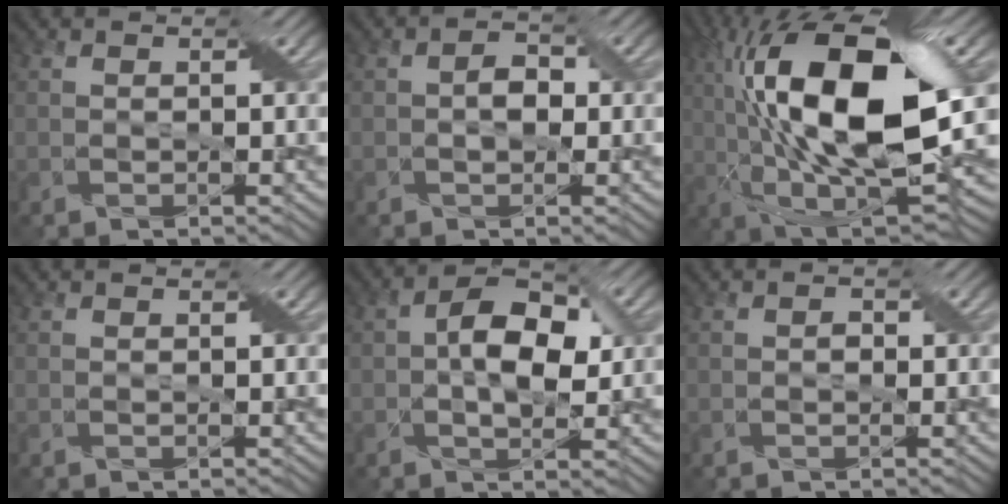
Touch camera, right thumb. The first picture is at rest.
{"total": 2.4, "force": [-0.3, 1.8, 1.6], "torque": [-0.025, -0.001, -0.009]}
{"total": 20.6, "force": [2.7, 8.7, 18.5], "torque": [-0.355, 0.021, 0.038]}
{"total": 0.0}
{"total": 6.5, "force": [0.5, 3.8, 5.2], "torque": [-0.096, 0.001, 0.002]}
{"total": 1.0, "force": [-0.2, 0.9, 0.4], "torque": [-0.003, 0.000, -0.007]}